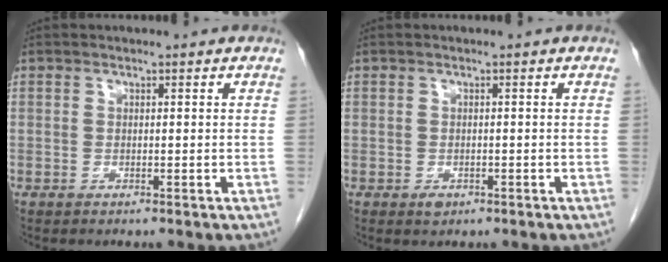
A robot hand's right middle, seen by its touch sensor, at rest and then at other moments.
{"total": 1.2, "force": [-0.6, 0.7, 0.7], "torque": [-0.010, 0.001, -0.005]}